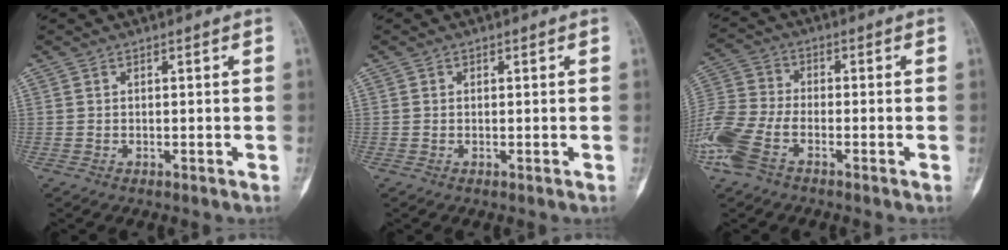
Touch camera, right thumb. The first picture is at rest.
{"total": 0.0}
{"total": 11.2, "force": [-5.3, 6.0, 7.9], "torque": [-0.197, 0.013, -0.113]}